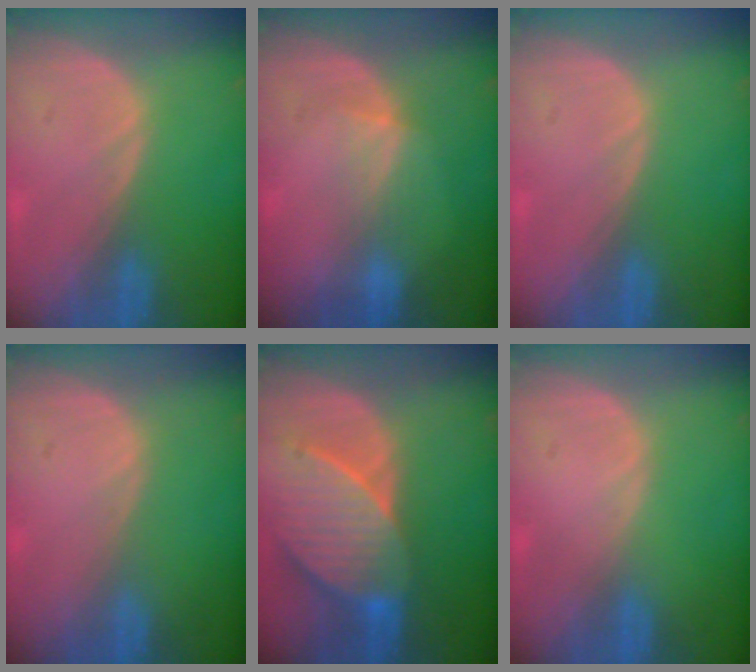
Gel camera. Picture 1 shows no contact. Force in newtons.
{"total": 2.7, "press": 2.4, "slide": 1.2}
{"total": 0.0}
{"total": 0.0}
{"total": 9.2, "press": 8.6, "slide": 3.4}
{"total": 0.0}